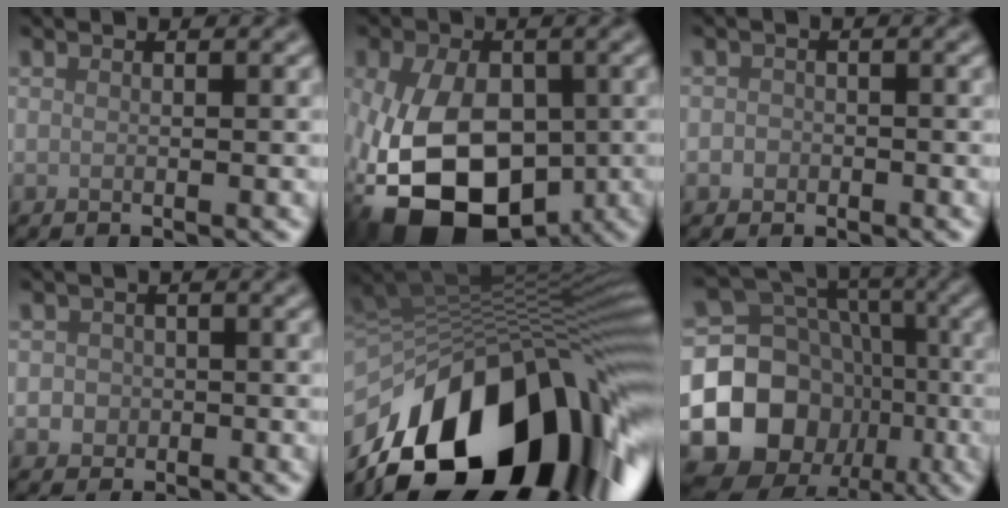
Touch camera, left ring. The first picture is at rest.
{"total": 14.2, "force": [-3.8, 9.2, 10.2], "torque": [-0.197, -0.031, -0.061]}
{"total": 1.2, "force": [-0.4, 1.1, 0.2], "torque": [0.006, -0.001, -0.009]}
{"total": 1.9, "force": [-0.4, 1.8, 0.4], "torque": [0.014, -0.001, -0.015]}
{"total": 18.9, "force": [-7.7, 9.7, 14.2], "torque": [-0.235, -0.003, -0.132]}
{"total": 16.3, "force": [-5.9, 13.8, 6.2], "torque": [-0.125, -0.008, -0.121]}